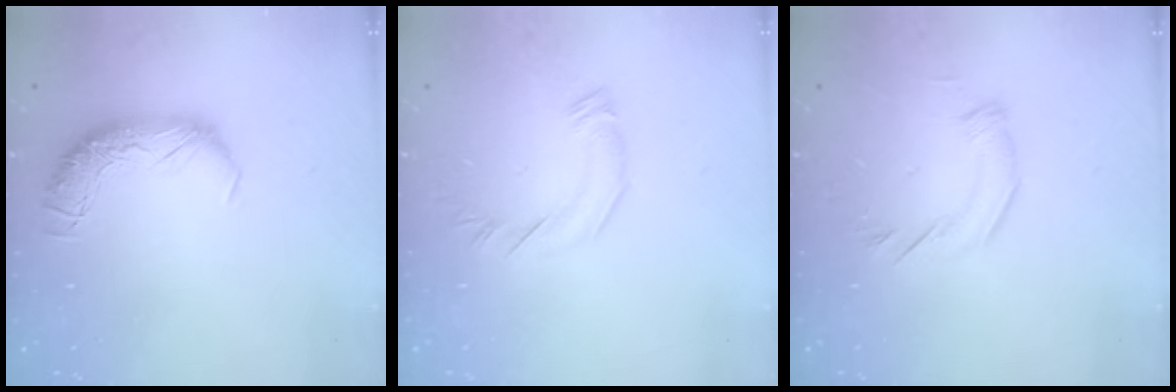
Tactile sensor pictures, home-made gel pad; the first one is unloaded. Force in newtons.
{"total": 4.4, "press": 4.4, "slide": 0.3}
{"total": 2.7, "press": 2.4, "slide": 1.1}